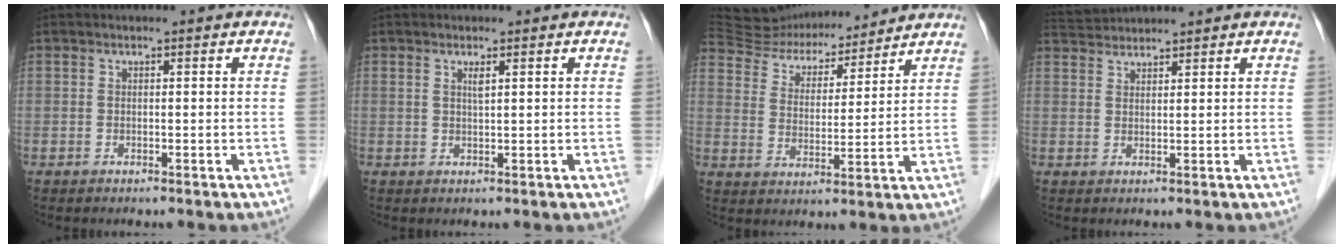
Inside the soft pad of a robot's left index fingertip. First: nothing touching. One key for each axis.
{"total": 1.3, "fx": 0.6, "fy": 0.0, "fz": 1.1, "tx": -0.023, "ty": -0.001, "tz": 0.011}
{"total": 17.3, "fx": 16.1, "fy": 4.7, "fz": 4.0, "tx": -0.080, "ty": 0.023, "tz": 0.262}
{"total": 3.9, "fx": 3.9, "fy": -0.1, "fz": 0.1, "tx": -0.010, "ty": 0.028, "tz": 0.077}